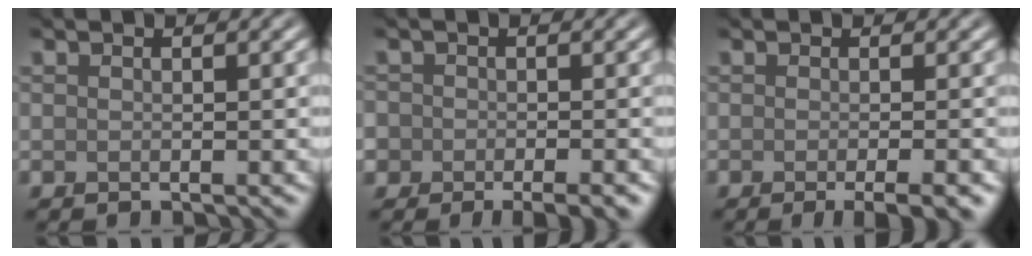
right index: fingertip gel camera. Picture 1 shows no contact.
{"total": 5.2, "force": [-2.9, 3.2, 2.9], "torque": [-0.026, -0.009, -0.037]}
{"total": 3.5, "force": [-1.5, 0.8, 3.1], "torque": [-0.033, -0.002, -0.020]}